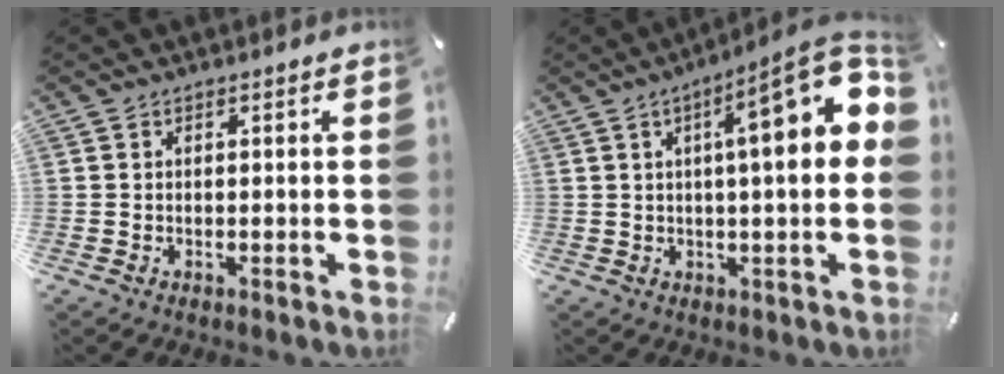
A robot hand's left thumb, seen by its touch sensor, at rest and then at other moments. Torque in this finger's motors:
{"motor_torque": [2.11, 2.89, 0.58, -0.04, 0.16]}